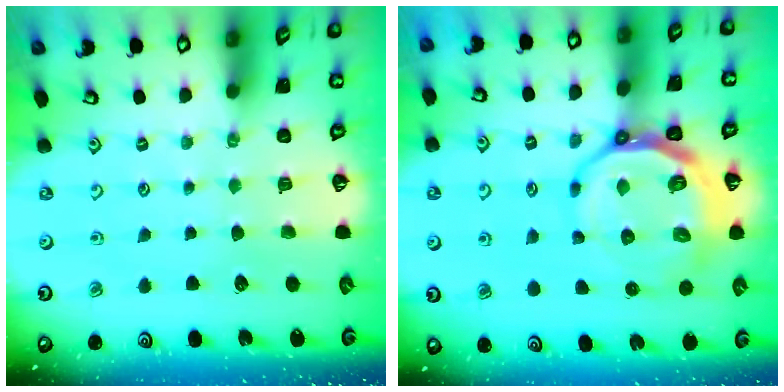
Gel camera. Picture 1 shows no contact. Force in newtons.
{"total": 13.8, "press": 13.4, "slide": 3.5}